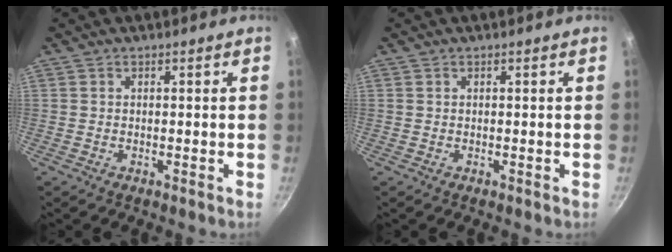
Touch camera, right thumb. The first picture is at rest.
{"total": 0.0}